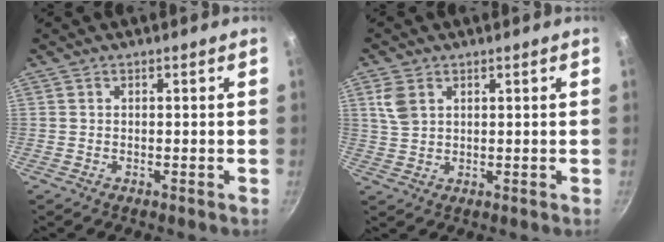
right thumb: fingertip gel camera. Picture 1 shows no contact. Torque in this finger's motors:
{"motor_torque": [-0.11, -0.01, 0.41, 0.12, 0.01]}